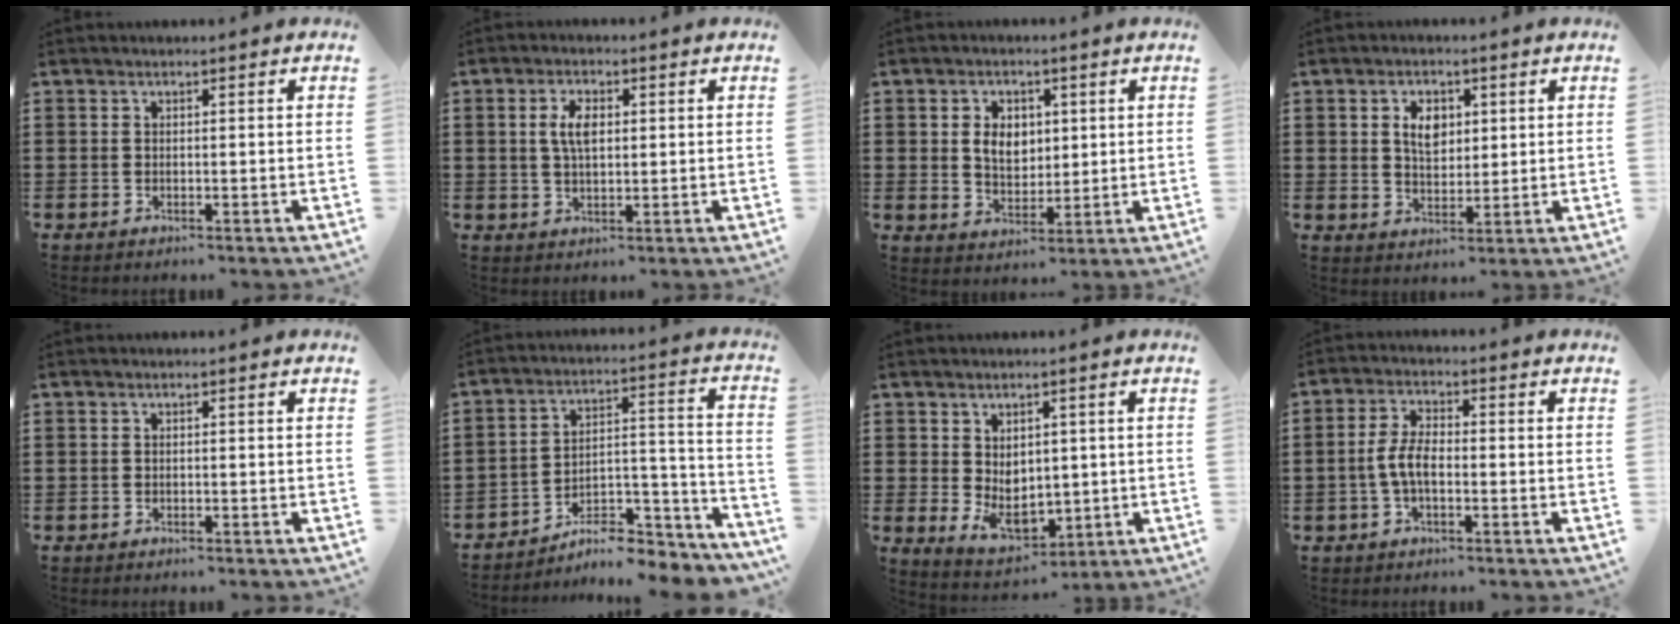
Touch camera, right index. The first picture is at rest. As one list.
[{"total": 4.4, "force": [0.8, 2.0, 3.8], "torque": [-0.079, 0.012, 0.011]}, {"total": 5.0, "force": [0.9, 3.6, 3.3], "torque": [-0.059, 0.006, 0.010]}, {"total": 4.6, "force": [1.3, 3.0, 3.3], "torque": [-0.066, 0.010, 0.018]}, {"total": 0.5, "force": [-0.5, -0.2, 0.0], "torque": [0.000, -0.003, -0.009]}, {"total": 7.7, "force": [-6.7, 1.9, 3.2], "torque": [-0.040, 0.012, -0.124]}, {"total": 5.6, "force": [-0.1, 4.3, 3.6], "torque": [-0.054, 0.005, 0.002]}, {"total": 4.7, "force": [-1.2, 1.9, 4.1], "torque": [-0.107, -0.006, -0.032]}]